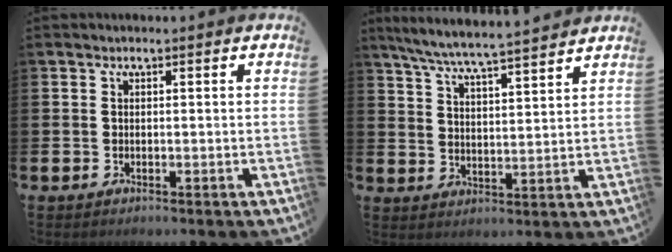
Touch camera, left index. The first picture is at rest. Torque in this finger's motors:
{"motor_torque": [0.73, -1.02, 0.48, 0.21]}